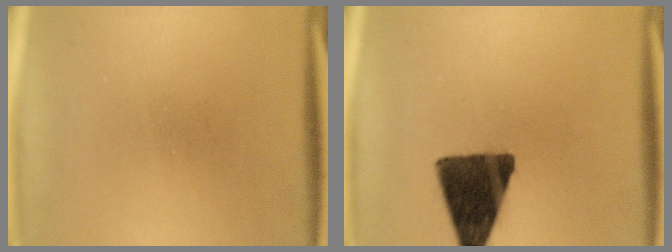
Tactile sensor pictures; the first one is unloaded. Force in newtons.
{"total": 14.5}